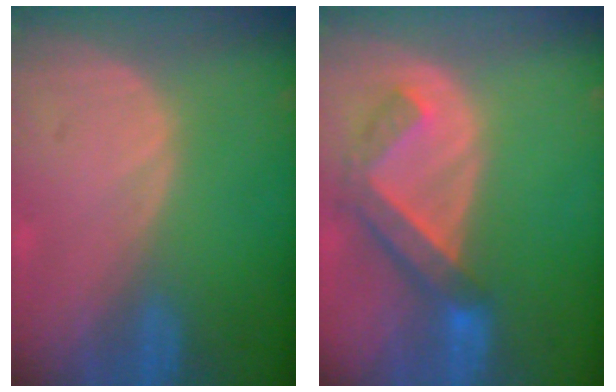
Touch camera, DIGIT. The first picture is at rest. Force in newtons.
{"total": 6.2, "press": 6.0, "slide": 1.4}